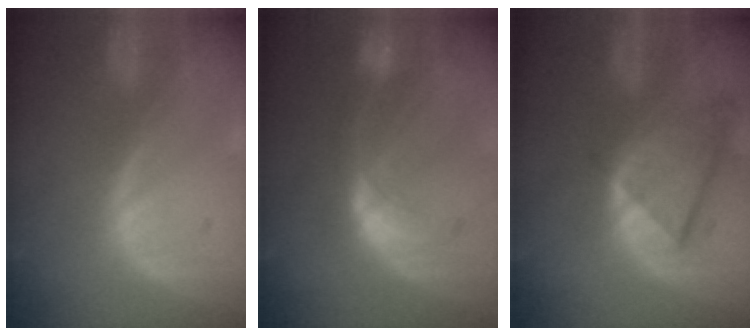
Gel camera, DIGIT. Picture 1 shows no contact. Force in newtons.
{"total": 8.2, "press": 7.3, "slide": 3.8}
{"total": 8.2, "press": 7.2, "slide": 3.9}